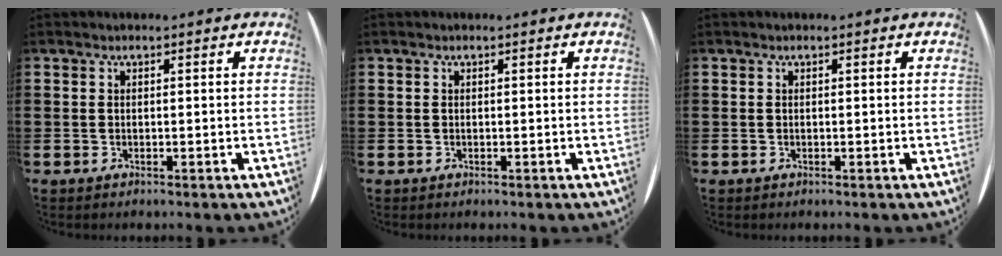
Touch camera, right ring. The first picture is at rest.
{"total": 0.0}
{"total": 0.0}